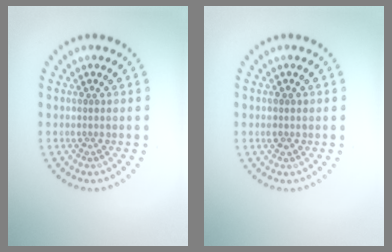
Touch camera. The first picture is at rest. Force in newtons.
{"total": 1.0, "press": 1.0, "slide": 0.1}